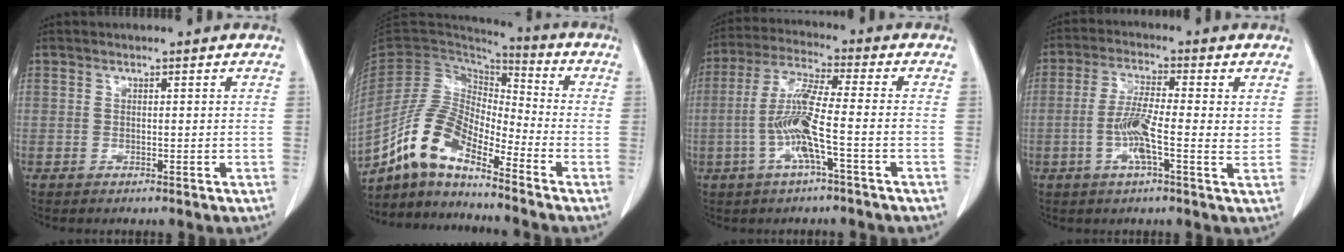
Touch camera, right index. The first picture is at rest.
{"total": 10.9, "force": [-8.2, 3.1, 6.4], "torque": [-0.140, 0.022, -0.158]}
{"total": 9.5, "force": [-2.6, 0.1, 9.2], "torque": [-0.193, 0.003, -0.056]}
{"total": 7.9, "force": [-0.7, 1.2, 7.8], "torque": [-0.149, 0.001, -0.024]}